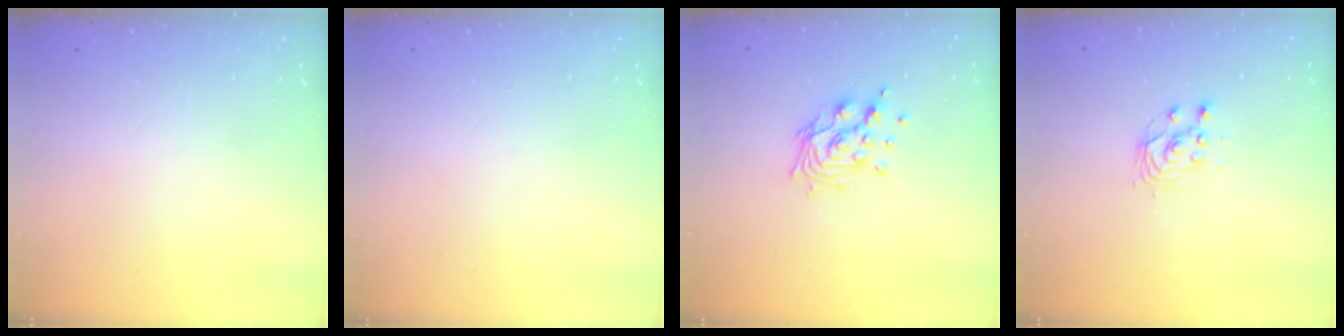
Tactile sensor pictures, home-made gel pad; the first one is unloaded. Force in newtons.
{"total": 0.0}
{"total": 11.1, "press": 10.9, "slide": 1.6}
{"total": 3.1, "press": 3.0, "slide": 0.3}